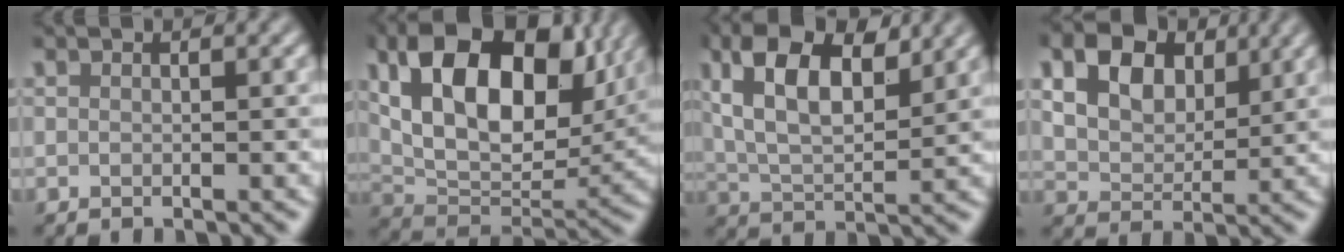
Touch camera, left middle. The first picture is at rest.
{"total": 13.2, "force": [4.7, 7.9, 9.4], "torque": [-0.152, 0.000, 0.087]}
{"total": 8.8, "force": [4.3, 4.0, 6.6], "torque": [-0.121, 0.016, 0.072]}
{"total": 8.1, "force": [3.6, 5.4, 4.8], "torque": [-0.104, 0.020, 0.057]}